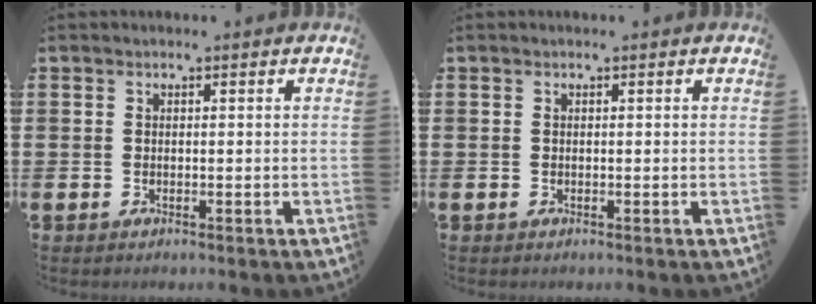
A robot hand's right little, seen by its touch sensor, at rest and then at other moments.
{"total": 0.0}